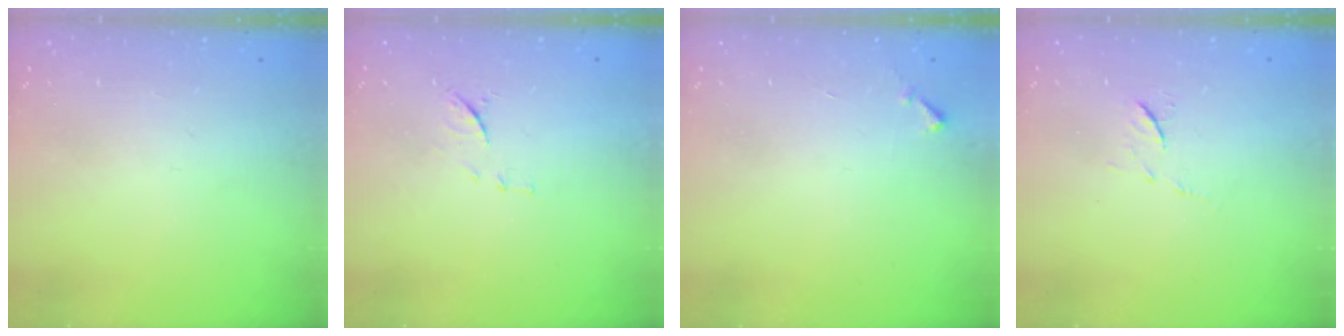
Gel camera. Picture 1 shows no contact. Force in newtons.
{"total": 8.5, "press": 8.4, "slide": 1.0}
{"total": 4.4, "press": 4.4, "slide": 0.3}
{"total": 5.6, "press": 5.6, "slide": 0.6}